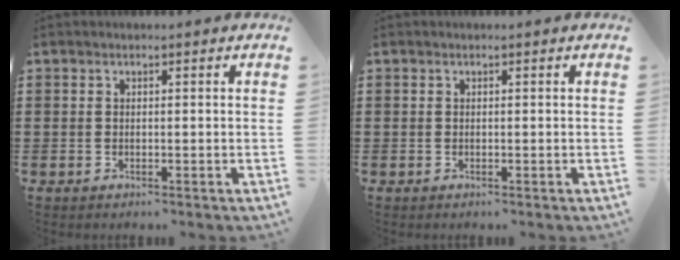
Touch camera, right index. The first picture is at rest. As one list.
[{"total": 0.0}]